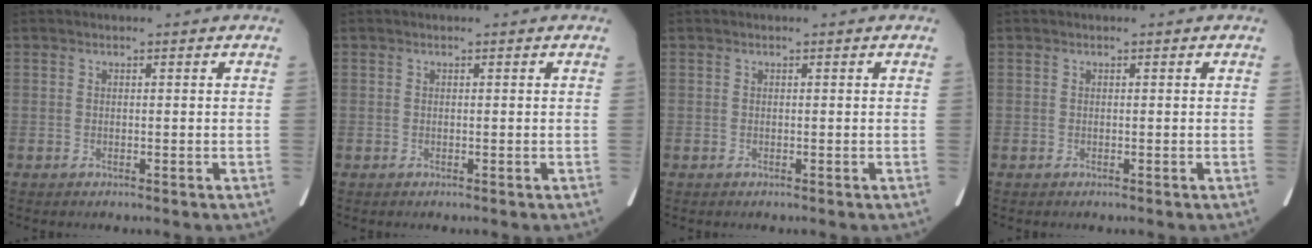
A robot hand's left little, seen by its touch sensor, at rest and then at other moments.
{"total": 0.0}
{"total": 0.0}
{"total": 0.0}